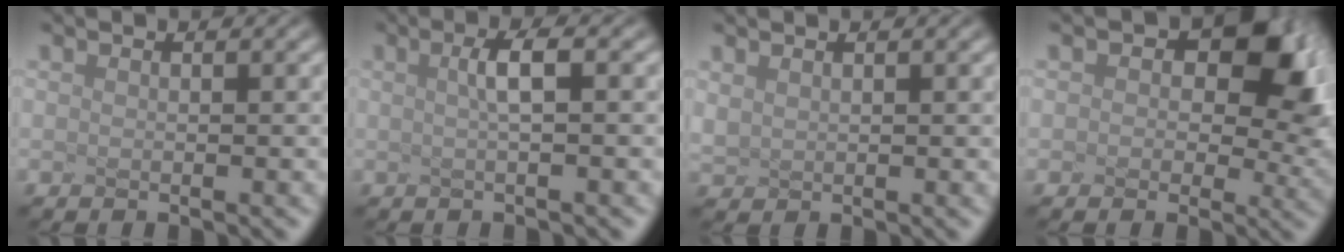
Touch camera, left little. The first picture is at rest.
{"total": 1.7, "force": [-1.0, -0.6, 1.2], "torque": [-0.045, 0.000, 0.017]}
{"total": 1.0, "force": [0.2, -0.7, -0.7], "torque": [-0.013, -0.003, 0.033]}
{"total": 6.4, "force": [1.0, 4.0, 4.9], "torque": [-0.095, -0.014, 0.053]}